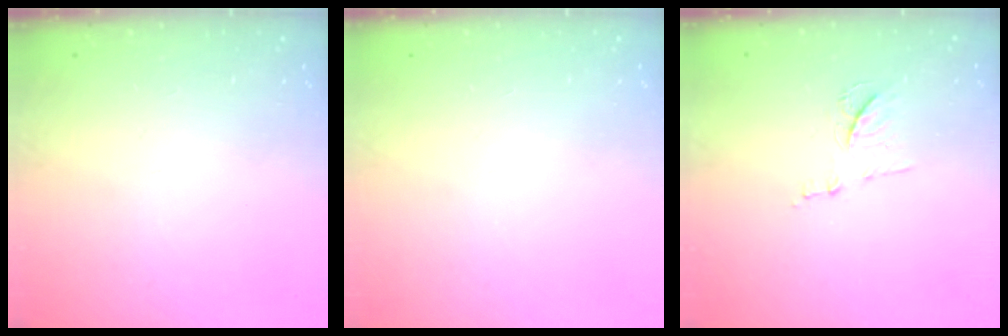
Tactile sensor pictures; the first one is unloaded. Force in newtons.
{"total": 0.0}
{"total": 7.6, "press": 7.6, "slide": 0.6}